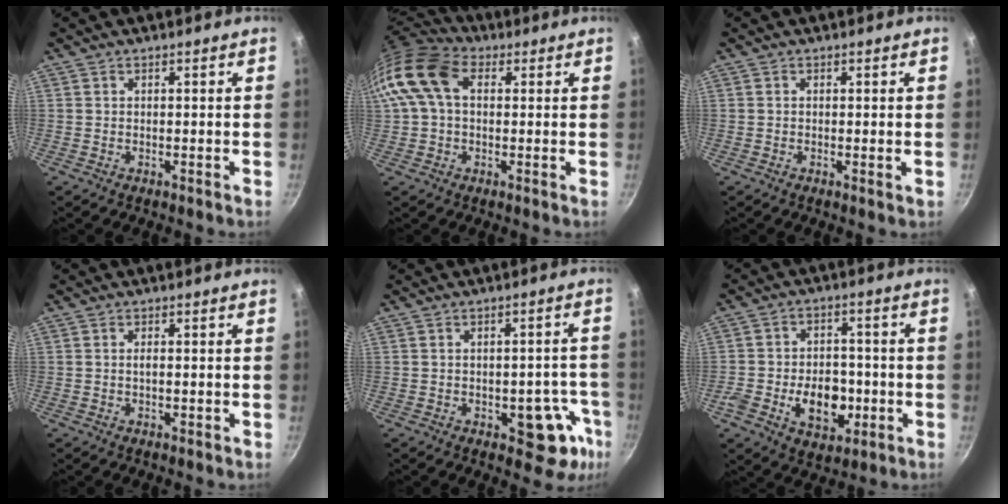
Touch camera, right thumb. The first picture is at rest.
{"total": 13.5, "force": [2.5, 9.2, 9.6], "torque": [-0.180, 0.027, 0.027]}
{"total": 0.5, "force": [0.0, 0.1, 0.5], "torque": [-0.009, -0.002, -0.002]}
{"total": 1.1, "force": [-0.1, 0.4, 1.0], "torque": [-0.019, 0.001, -0.003]}
{"total": 10.1, "force": [-3.9, 5.7, 7.3], "torque": [-0.020, 0.029, -0.044]}
{"total": 11.8, "force": [-3.3, 8.0, 8.0], "torque": [-0.103, 0.022, -0.049]}